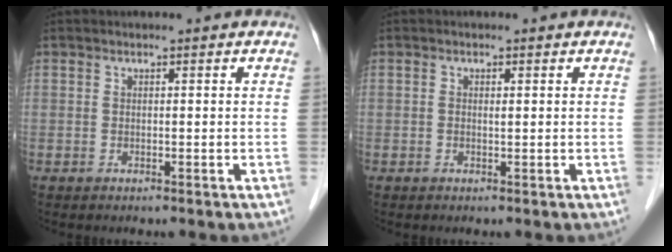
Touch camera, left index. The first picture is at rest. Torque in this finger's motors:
{"motor_torque": [-0.12, -0.02, 0.00, -0.01]}